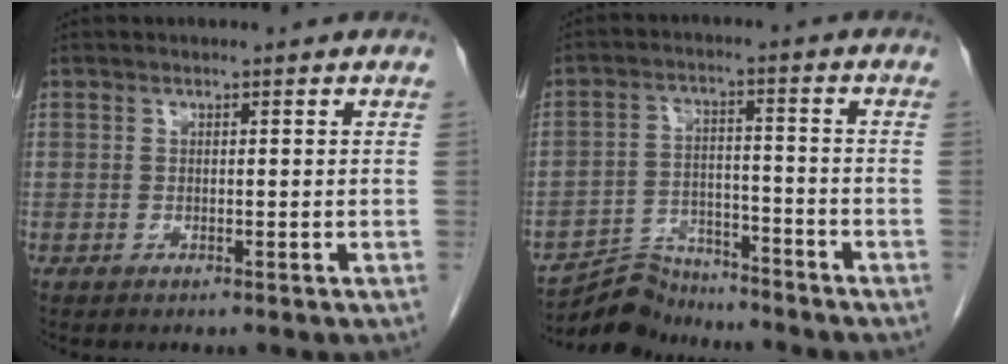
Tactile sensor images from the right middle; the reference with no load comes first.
{"total": 7.6, "force": [-7.4, 1.8, -0.4], "torque": [0.006, 0.010, -0.133]}